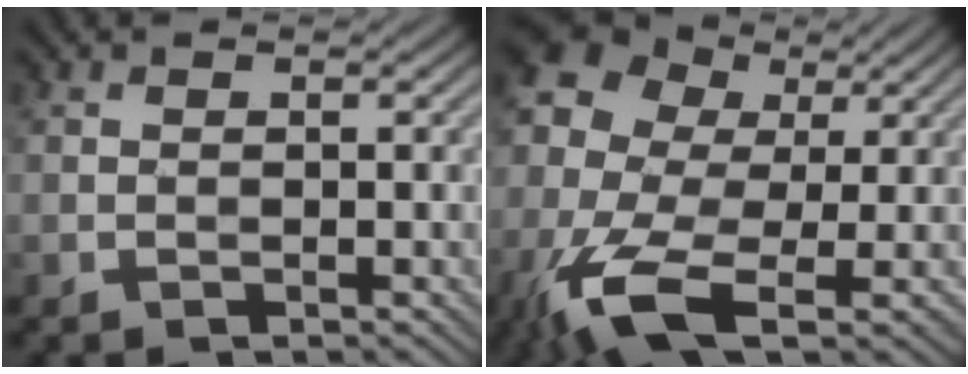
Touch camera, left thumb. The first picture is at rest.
{"total": 15.2, "force": [-3.7, 8.9, 11.7], "torque": [-0.276, -0.009, -0.077]}